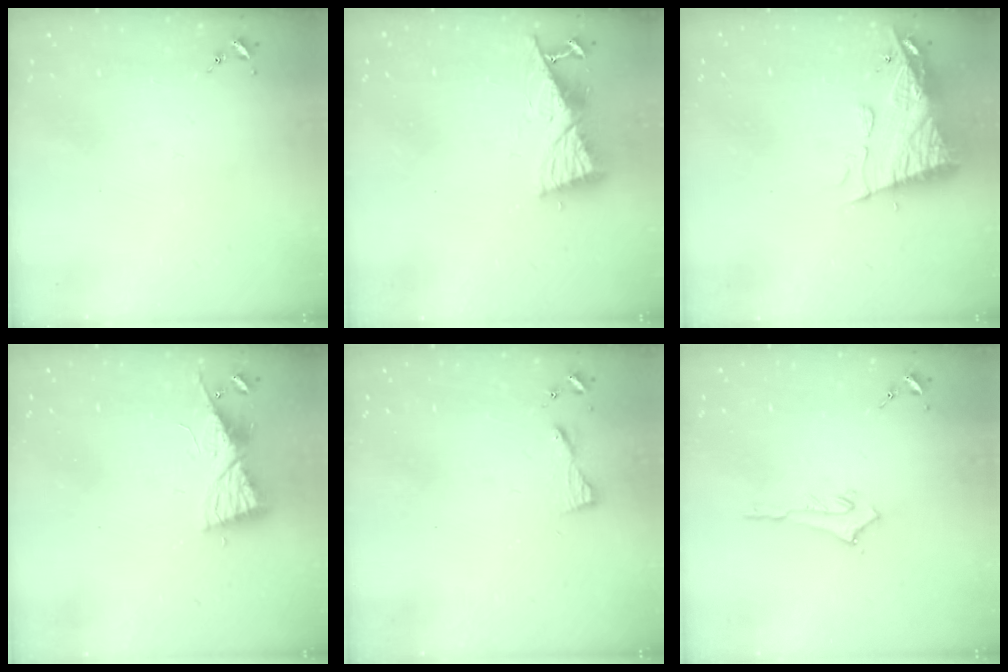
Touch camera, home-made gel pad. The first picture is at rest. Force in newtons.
{"total": 10.5, "press": 10.4, "slide": 1.2}
{"total": 10.4, "press": 10.4, "slide": 1.0}
{"total": 8.5, "press": 8.5, "slide": 0.7}
{"total": 4.7, "press": 4.7, "slide": 0.5}
{"total": 2.6, "press": 2.6, "slide": 0.2}